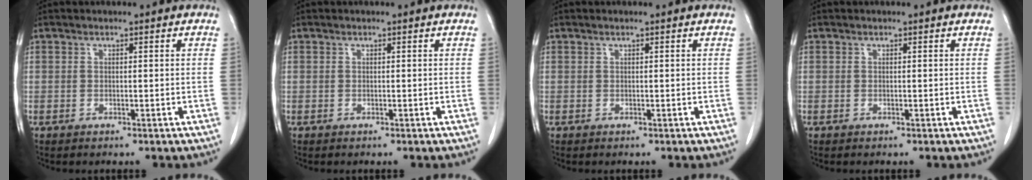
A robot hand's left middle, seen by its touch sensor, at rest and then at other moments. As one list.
[{"total": 0.0}, {"total": 0.0}, {"total": 0.0}]